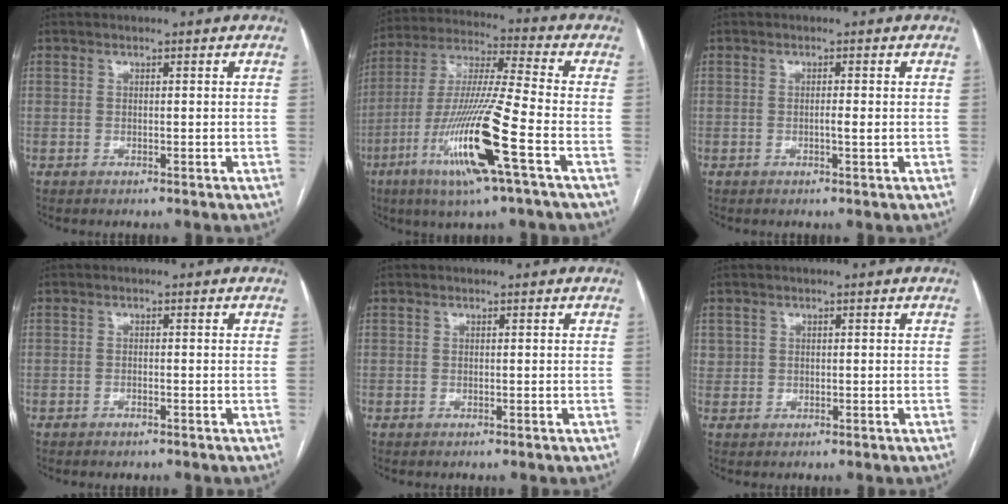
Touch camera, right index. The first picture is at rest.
{"total": 17.0, "force": [-6.7, -0.4, 15.6], "torque": [-0.322, -0.021, -0.129]}
{"total": 1.2, "force": [-0.2, 0.0, 1.2], "torque": [-0.021, 0.000, -0.003]}
{"total": 0.8, "force": [-0.6, 0.3, 0.3], "torque": [-0.011, 0.000, -0.006]}
{"total": 0.0}
{"total": 1.5, "force": [0.5, 1.4, 0.1], "torque": [0.011, 0.007, 0.006]}